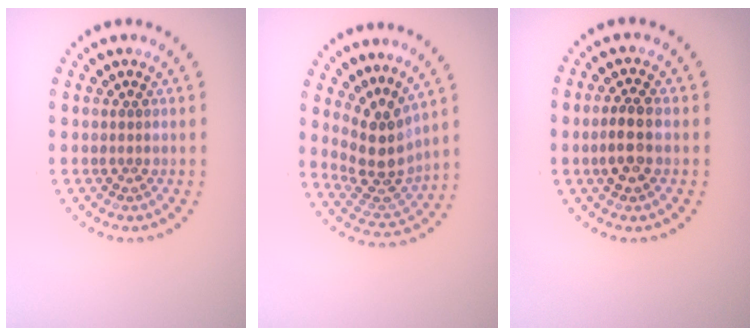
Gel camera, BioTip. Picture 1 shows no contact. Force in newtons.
{"total": 4.1, "press": 3.1, "slide": 2.6}
{"total": 2.6, "press": 2.5, "slide": 0.6}